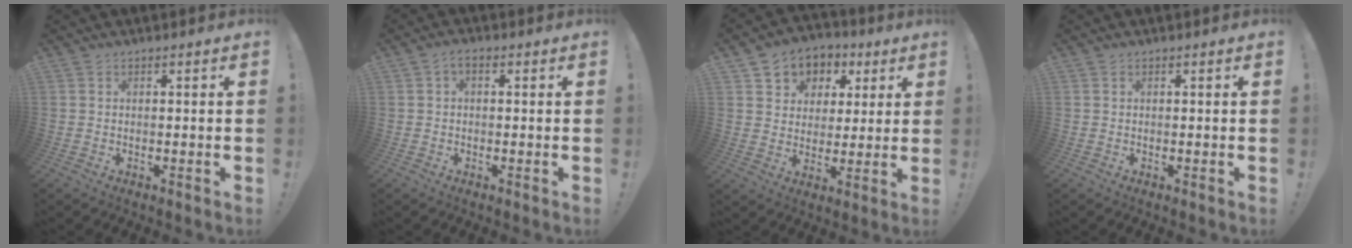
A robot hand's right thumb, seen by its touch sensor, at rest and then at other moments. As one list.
[{"total": 2.2, "force": [-0.2, 1.2, 1.8], "torque": [-0.035, 0.007, -0.003]}, {"total": 7.5, "force": [2.5, 6.9, 1.6], "torque": [-0.016, -0.023, 0.052]}, {"total": 0.0}]